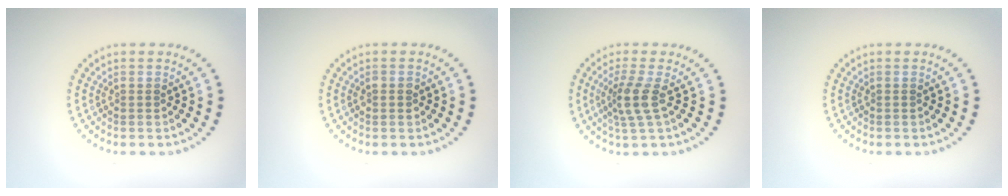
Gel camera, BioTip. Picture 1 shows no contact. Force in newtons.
{"total": 1.2, "press": 1.2, "slide": 0.1}
{"total": 2.7, "press": 2.0, "slide": 1.8}
{"total": 0.0}